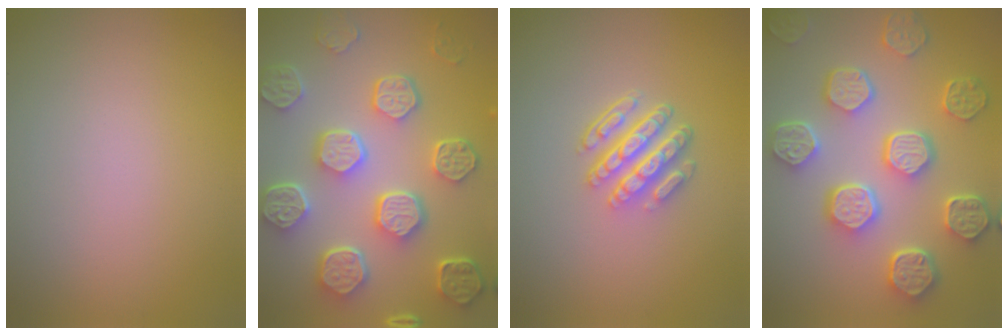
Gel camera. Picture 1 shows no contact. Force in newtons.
{"total": 8.8, "press": 6.7, "slide": 5.7}
{"total": 4.7, "press": 3.5, "slide": 3.1}
{"total": 8.2, "press": 6.4, "slide": 5.1}